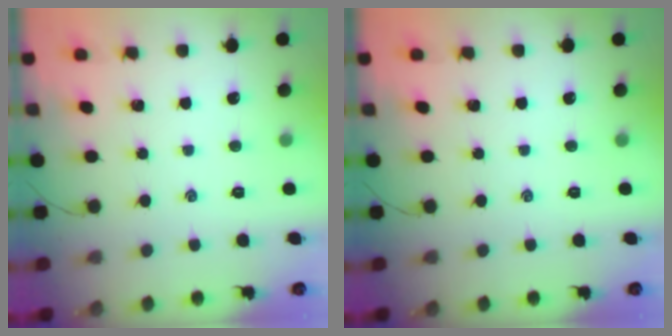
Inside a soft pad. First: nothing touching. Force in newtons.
{"total": 0.0}